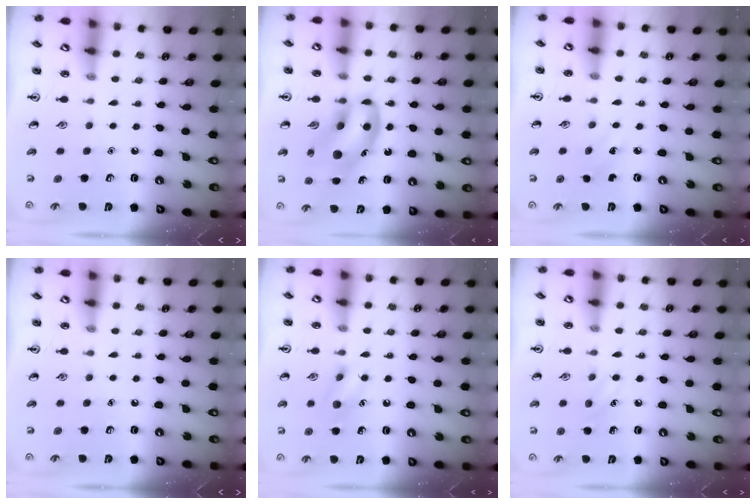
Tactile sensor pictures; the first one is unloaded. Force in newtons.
{"total": 15.5, "press": 15.1, "slide": 3.5}
{"total": 2.4, "press": 2.3, "slide": 0.9}
{"total": 0.0}
{"total": 8.3, "press": 8.2, "slide": 1.5}
{"total": 5.4, "press": 5.1, "slide": 1.6}